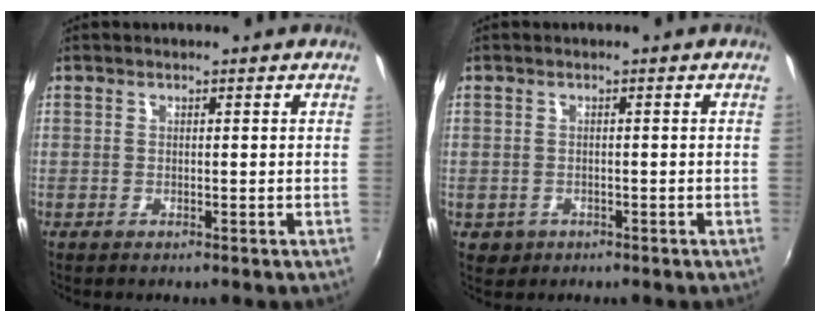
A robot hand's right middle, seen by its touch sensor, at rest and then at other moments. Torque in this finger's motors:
{"motor_torque": [0.41, -0.42, -0.02, 0.01]}